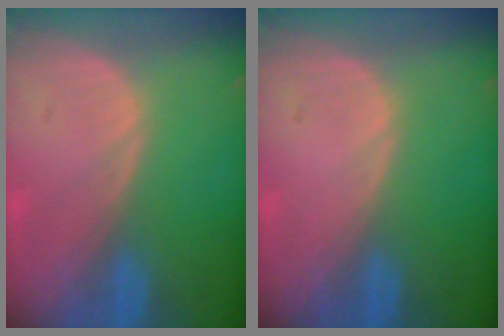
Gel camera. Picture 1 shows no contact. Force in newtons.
{"total": 0.0}